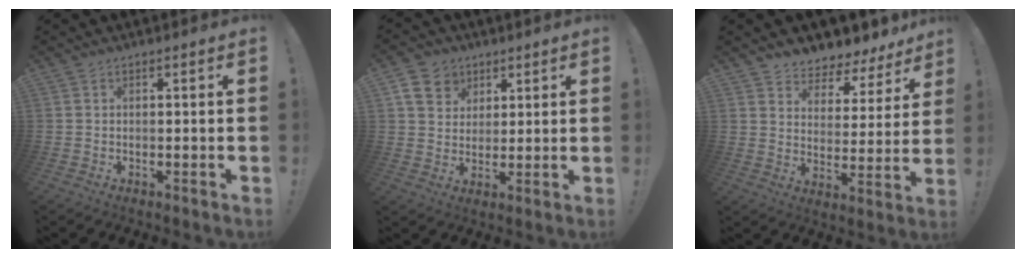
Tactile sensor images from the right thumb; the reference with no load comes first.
{"total": 9.5, "force": [4.7, 7.6, 3.3], "torque": [-0.051, -0.020, 0.095]}
{"total": 5.8, "force": [4.9, 2.8, 0.9], "torque": [-0.014, -0.059, 0.089]}